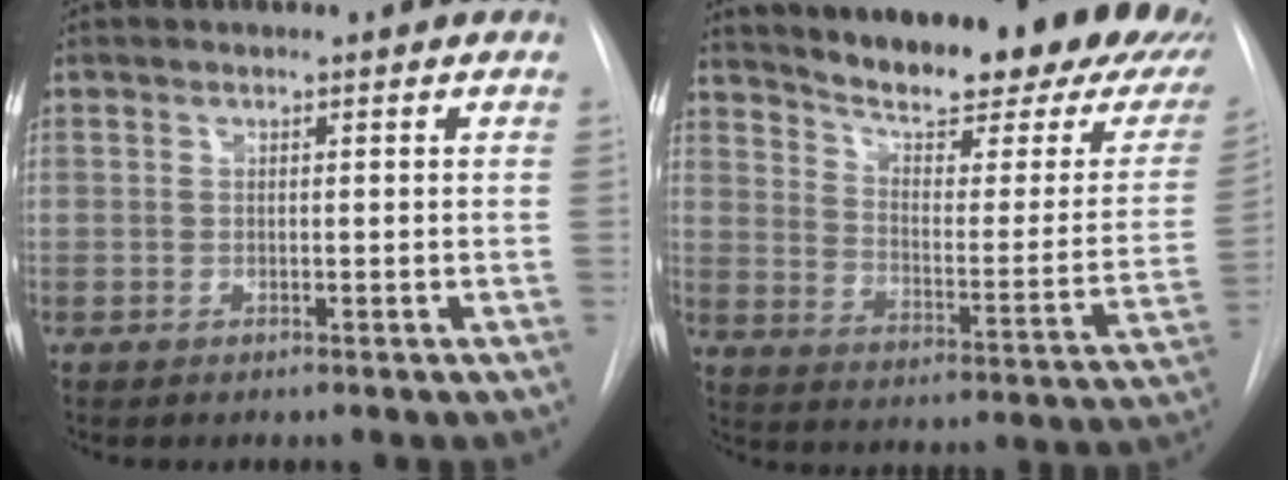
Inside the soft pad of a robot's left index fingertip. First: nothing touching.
{"total": 26.7, "force": [22.1, 5.8, 13.8], "torque": [-0.204, -0.059, 0.279]}